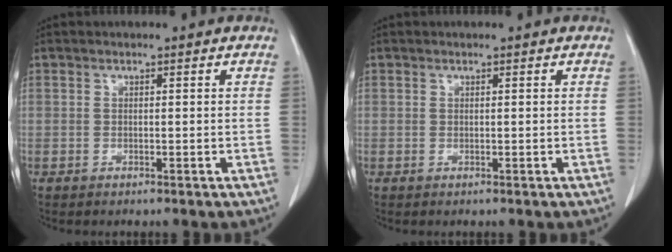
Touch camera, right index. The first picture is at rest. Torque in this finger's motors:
{"motor_torque": [0.09, 0.01, 0.02, 0.01]}